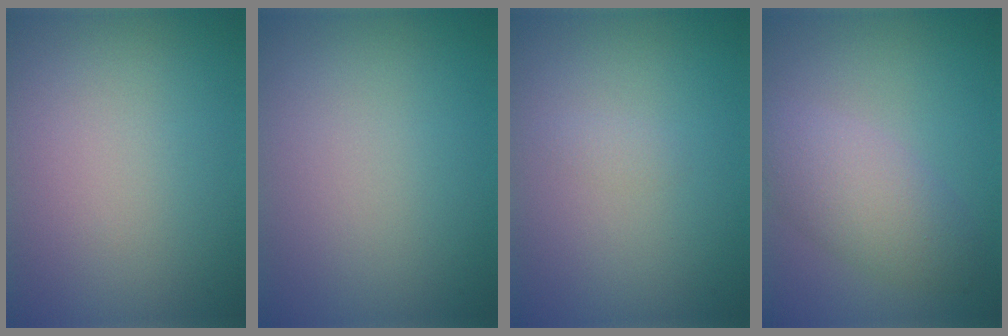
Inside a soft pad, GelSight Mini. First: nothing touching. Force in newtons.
{"total": 0.0}
{"total": 0.6, "press": 0.6, "slide": 0.0}
{"total": 4.3, "press": 4.3, "slide": 0.3}